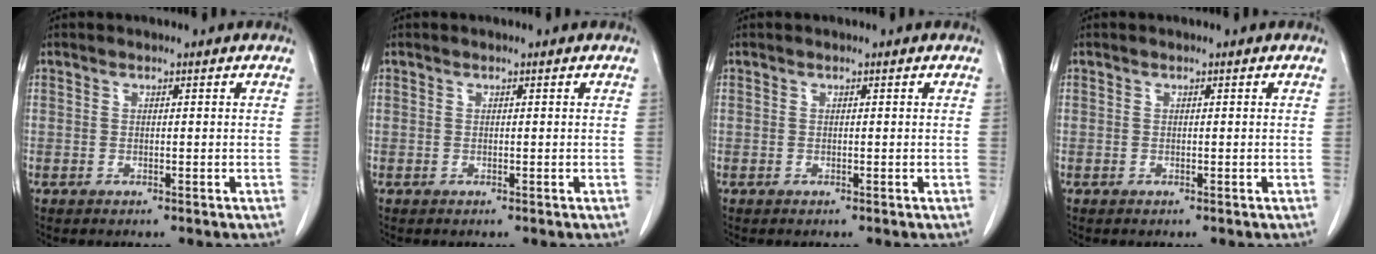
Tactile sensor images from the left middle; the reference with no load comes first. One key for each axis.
{"total": 0.0}
{"total": 0.0}
{"total": 0.0}